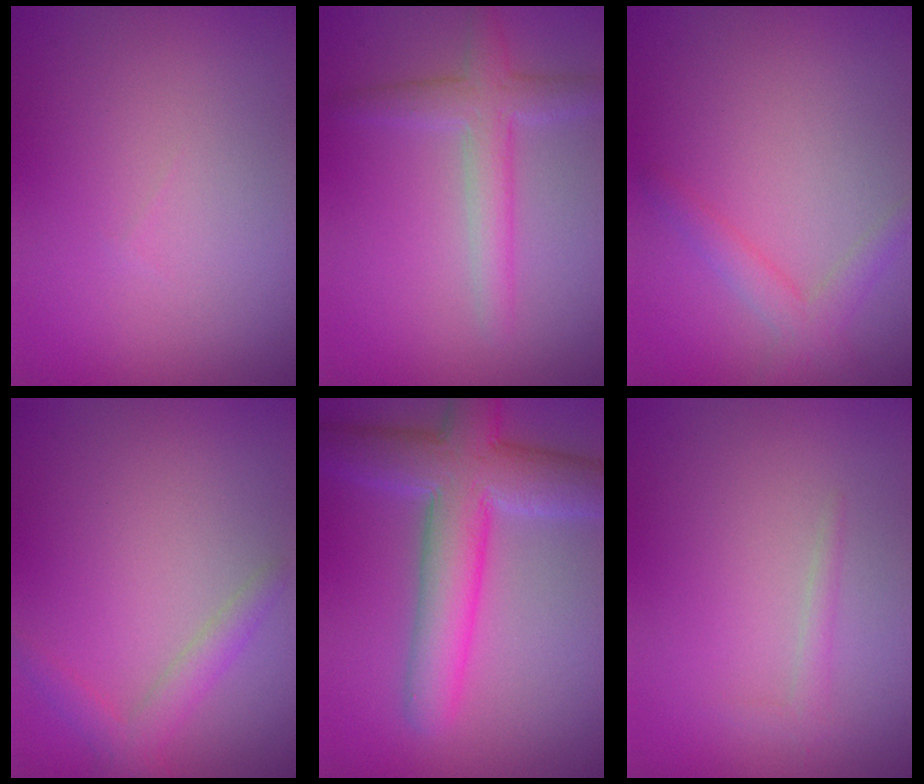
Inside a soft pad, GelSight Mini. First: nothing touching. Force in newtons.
{"total": 3.3, "press": 3.3, "slide": 0.0}
{"total": 2.1, "press": 2.1, "slide": 0.1}
{"total": 2.2, "press": 2.2, "slide": 0.0}
{"total": 8.3, "press": 8.3, "slide": 0.4}
{"total": 1.0, "press": 1.0, "slide": 0.1}